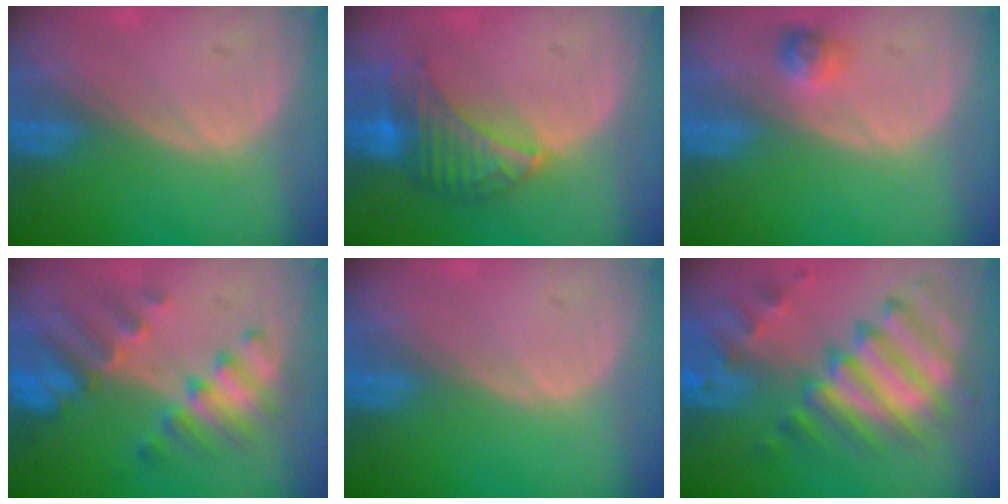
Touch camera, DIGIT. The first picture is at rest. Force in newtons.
{"total": 7.0, "press": 6.7, "slide": 2.0}
{"total": 2.2, "press": 2.2, "slide": 0.2}
{"total": 7.8, "press": 7.7, "slide": 0.8}
{"total": 0.0}
{"total": 11.6, "press": 10.1, "slide": 5.7}